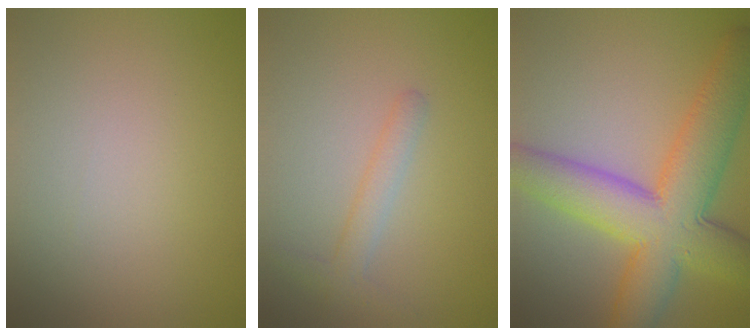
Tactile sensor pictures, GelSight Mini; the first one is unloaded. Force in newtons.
{"total": 1.8, "press": 1.8, "slide": 0.0}
{"total": 10.2, "press": 10.2, "slide": 0.2}